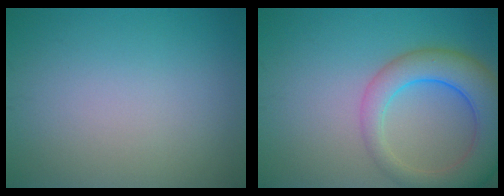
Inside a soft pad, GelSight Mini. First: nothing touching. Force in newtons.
{"total": 7.3, "press": 7.2, "slide": 0.6}